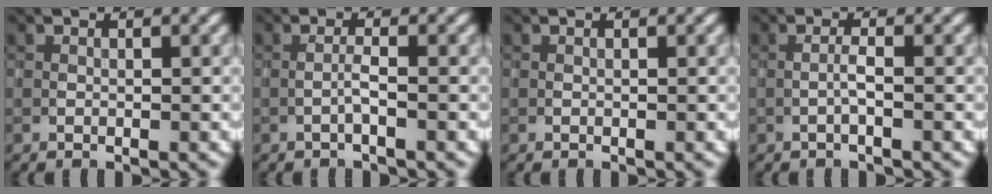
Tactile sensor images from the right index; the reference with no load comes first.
{"total": 1.1, "force": [-0.5, 0.0, 1.0], "torque": [-0.019, 0.006, -0.013]}
{"total": 0.0}
{"total": 1.1, "force": [-0.4, 0.0, 1.0], "torque": [-0.020, 0.004, -0.010]}